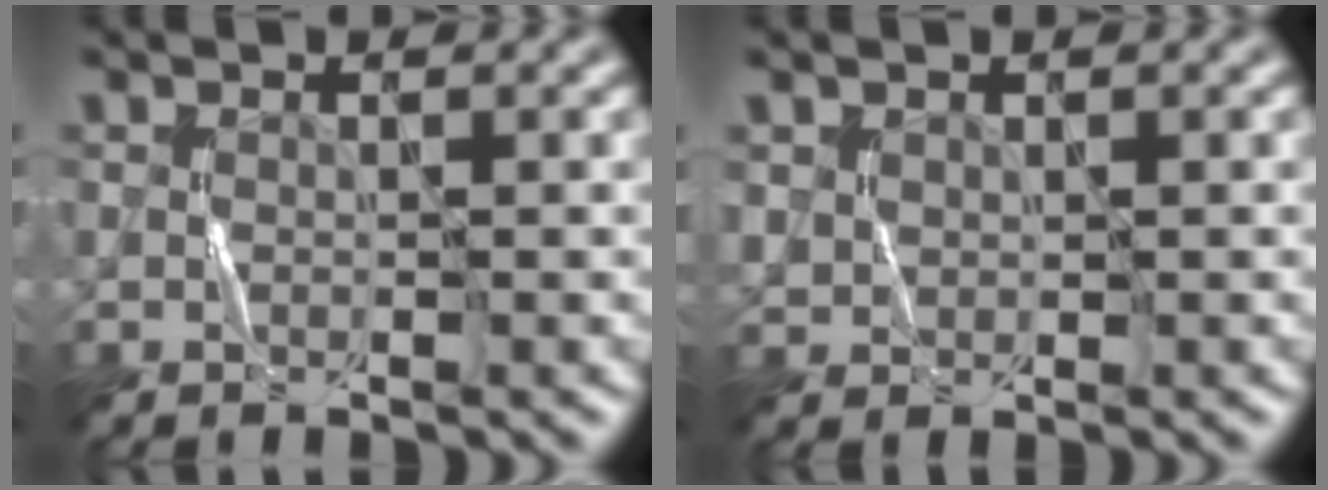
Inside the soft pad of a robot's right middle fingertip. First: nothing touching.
{"total": 1.2, "force": [0.7, 1.0, 0.3], "torque": [-0.009, -0.001, 0.019]}